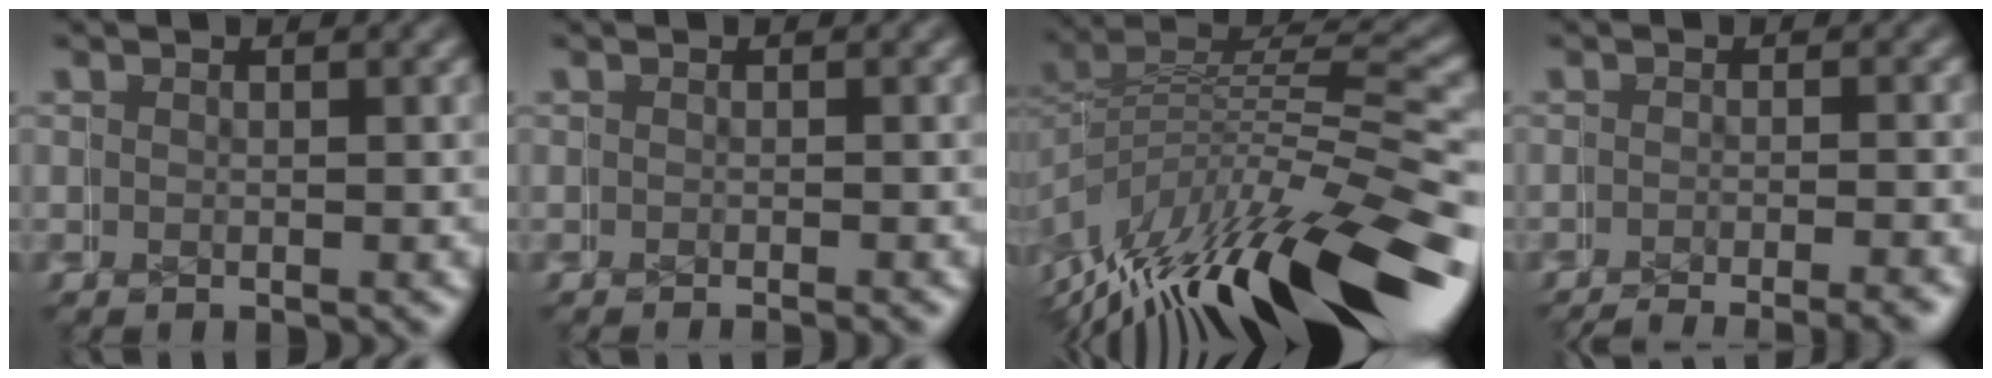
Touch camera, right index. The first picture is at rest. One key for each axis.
{"total": 1.2, "fx": -1.1, "fy": 0.2, "fz": 0.5, "tx": 0.001, "ty": 0.003, "tz": -0.018}
{"total": 10.2, "fx": -3.2, "fy": 4.1, "fz": 8.8, "tx": -0.148, "ty": -0.006, "tz": -0.040}
{"total": 6.2, "fx": -5.7, "fy": 1.5, "fz": 2.0, "tx": -0.012, "ty": -0.006, "tz": -0.085}